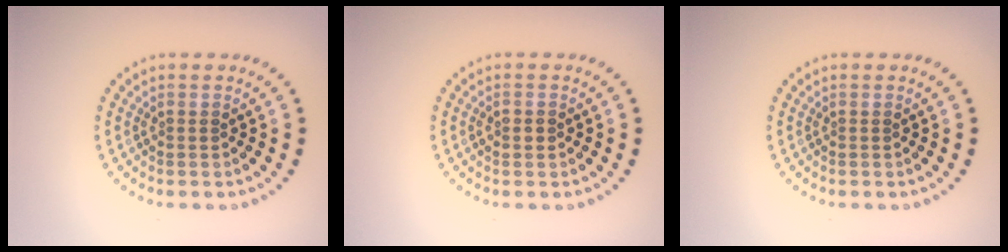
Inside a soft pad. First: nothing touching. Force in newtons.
{"total": 1.3, "press": 1.3, "slide": 0.1}
{"total": 0.0}